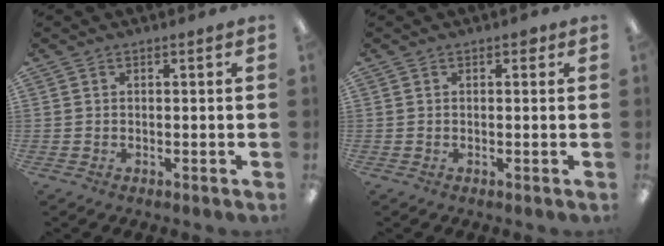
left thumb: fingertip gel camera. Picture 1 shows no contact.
{"total": 1.0, "force": [0.5, 0.6, 0.7], "torque": [-0.006, -0.001, 0.007]}